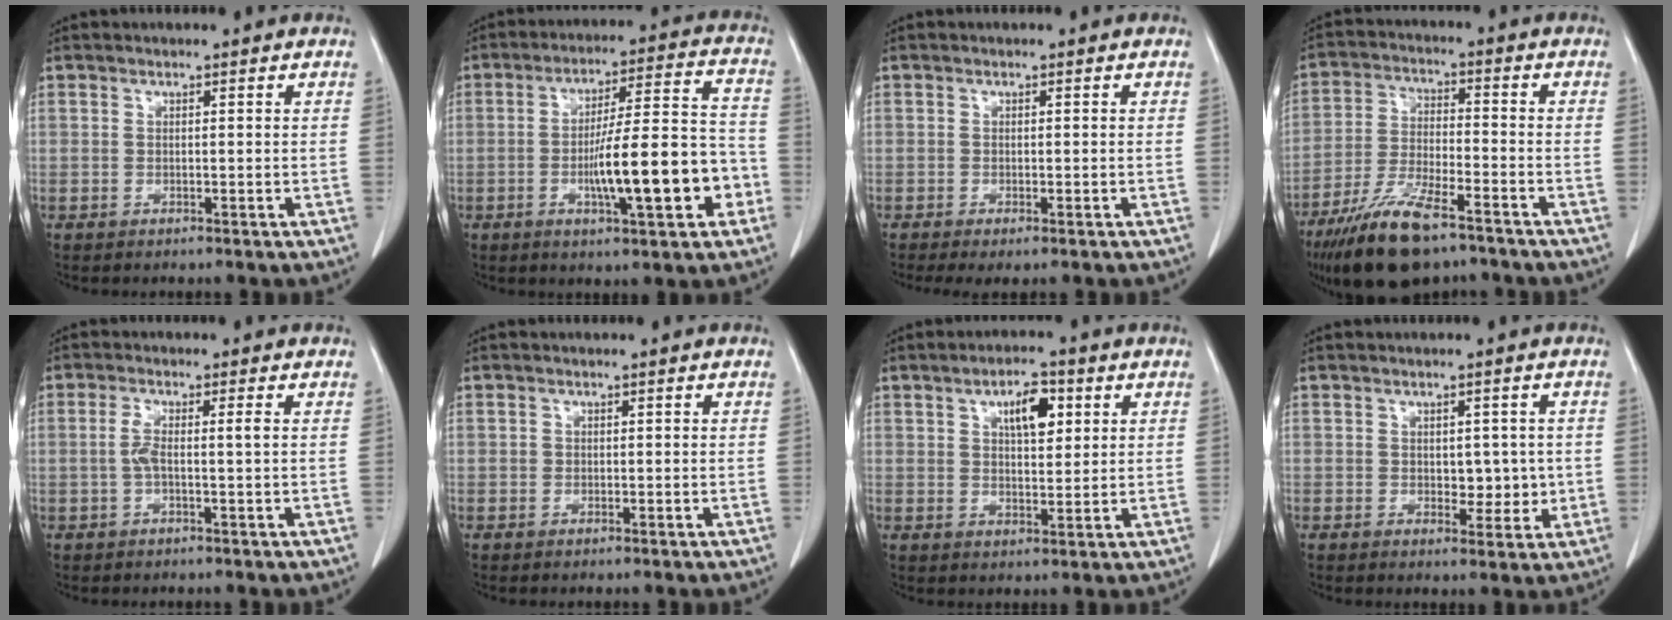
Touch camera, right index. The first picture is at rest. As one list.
[{"total": 14.6, "force": [-4.3, 2.3, 13.7], "torque": [-0.217, 0.016, -0.061]}, {"total": 2.7, "force": [-1.8, 0.5, 1.9], "torque": [-0.032, -0.010, -0.028]}, {"total": 13.4, "force": [-9.4, 3.3, 8.9], "torque": [-0.175, -0.025, -0.170]}, {"total": 3.0, "force": [-0.2, 0.2, 3.0], "torque": [-0.066, 0.009, -0.003]}, {"total": 0.6, "force": [0.0, 0.5, 0.2], "torque": [-0.001, 0.004, 0.000]}, {"total": 6.1, "force": [2.5, 2.4, 5.1], "torque": [-0.083, 0.006, 0.042]}, {"total": 4.3, "force": [0.0, 2.6, 3.4], "torque": [-0.036, 0.000, 0.007]}]